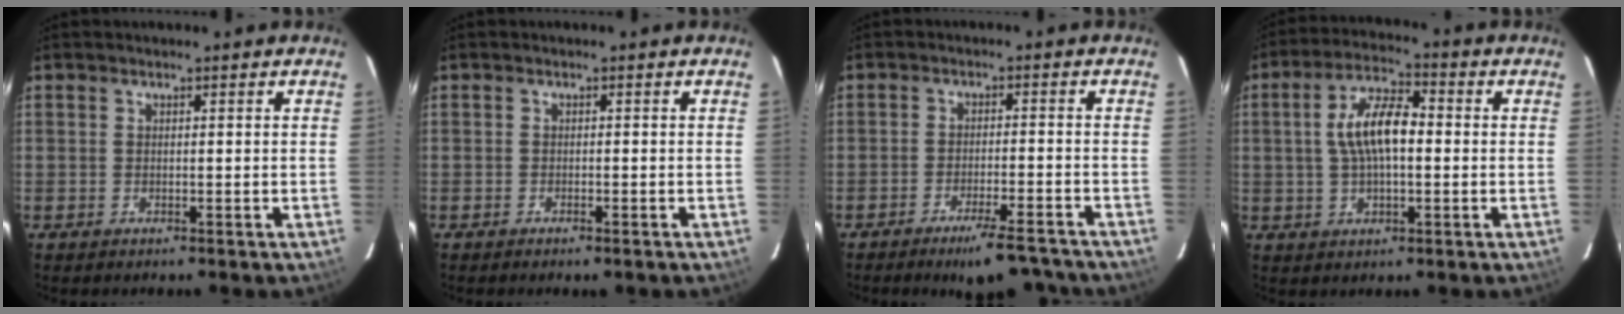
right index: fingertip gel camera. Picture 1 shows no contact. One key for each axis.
{"total": 1.0, "fx": -0.9, "fy": 0.2, "fz": 0.5, "tx": -0.011, "ty": 0.000, "tz": -0.015}
{"total": 9.5, "fx": -8.2, "fy": 1.7, "fz": 4.6, "tx": -0.078, "ty": -0.005, "tz": -0.112}
{"total": 9.7, "fx": 0.4, "fy": 4.1, "fz": 8.7, "tx": -0.169, "ty": 0.019, "tz": 0.008}